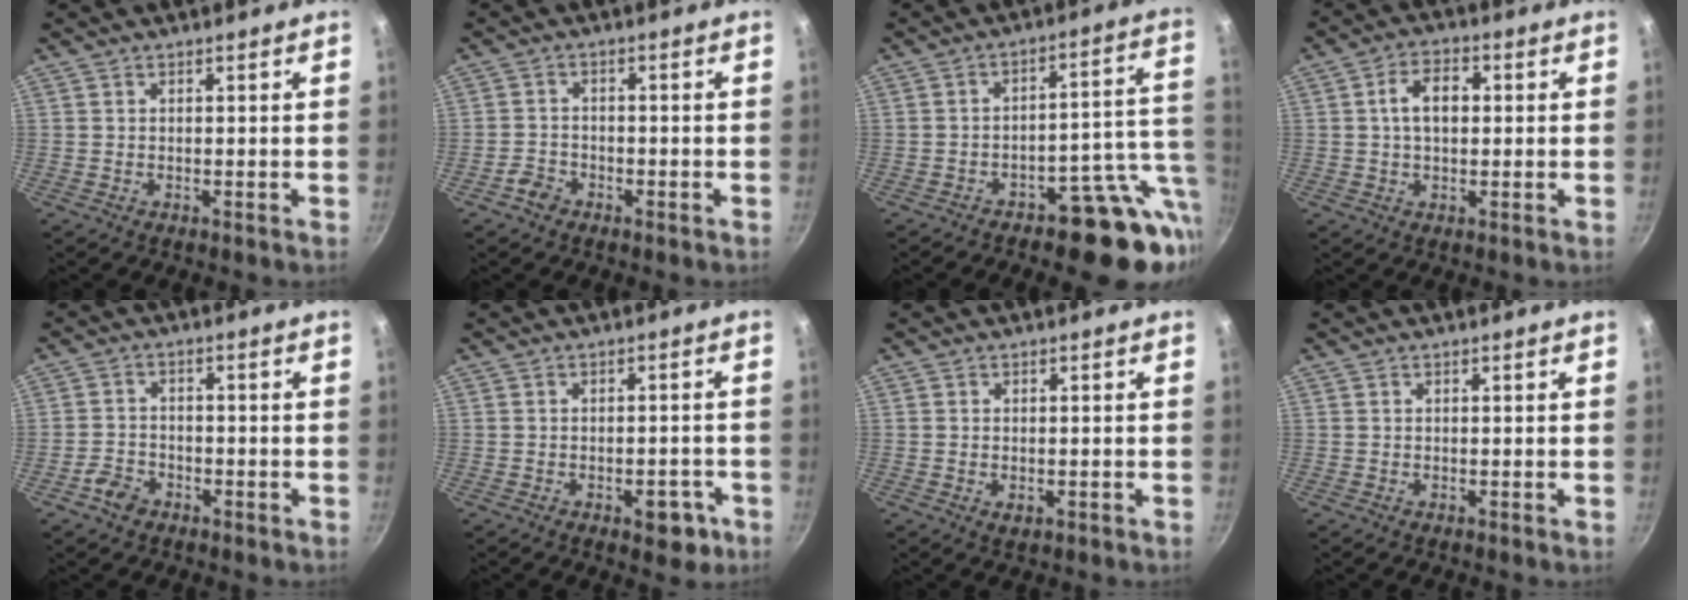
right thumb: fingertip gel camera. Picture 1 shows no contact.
{"total": 3.1, "force": [-2.1, 2.0, 1.0], "torque": [-0.014, 0.025, -0.036]}
{"total": 14.4, "force": [-5.3, 7.4, 11.2], "torque": [-0.078, 0.041, -0.068]}
{"total": 6.8, "force": [0.7, 4.4, 5.2], "torque": [-0.072, 0.018, 0.007]}
{"total": 4.2, "force": [-2.6, 2.8, 1.7], "torque": [-0.027, 0.026, -0.045]}
{"total": 5.4, "force": [-2.6, 2.8, 3.8], "torque": [-0.027, 0.019, -0.024]}
{"total": 1.8, "force": [-0.5, 1.1, 1.4], "torque": [-0.021, -0.004, -0.007]}
{"total": 0.0}